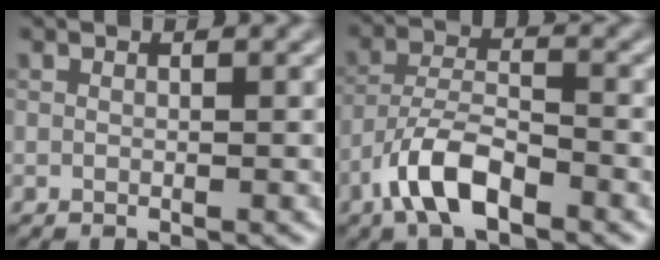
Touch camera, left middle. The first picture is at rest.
{"total": 5.7, "force": [-3.4, 2.2, 4.0], "torque": [-0.073, 0.005, -0.071]}